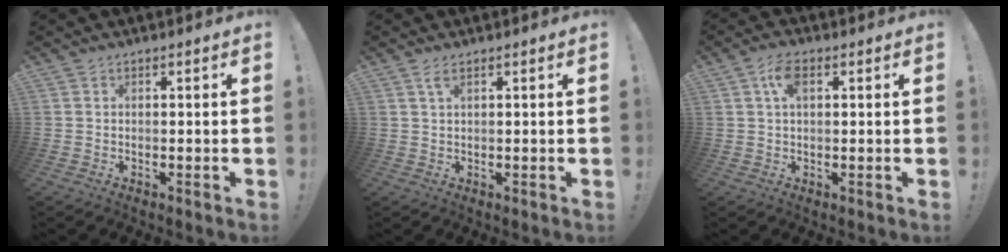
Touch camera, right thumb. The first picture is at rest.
{"total": 2.1, "force": [1.1, 0.5, 1.7], "torque": [-0.030, -0.001, 0.018]}
{"total": 5.2, "force": [1.6, 2.6, 4.2], "torque": [-0.074, 0.004, 0.027]}